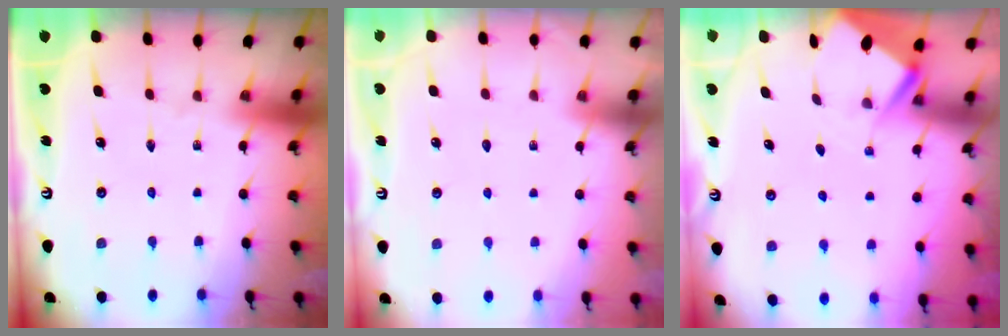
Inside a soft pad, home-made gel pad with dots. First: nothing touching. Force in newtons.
{"total": 1.0, "press": 1.0, "slide": 0.0}
{"total": 2.9, "press": 2.9, "slide": 0.4}